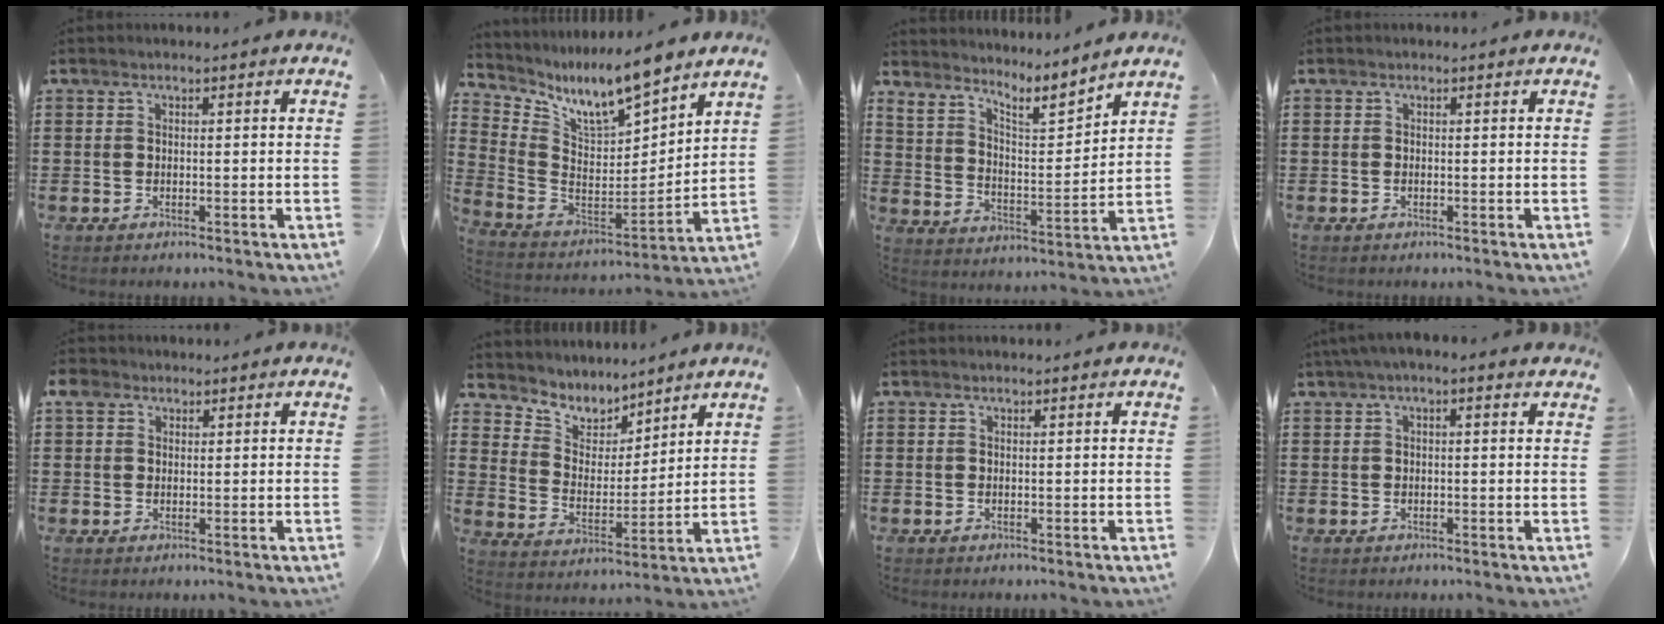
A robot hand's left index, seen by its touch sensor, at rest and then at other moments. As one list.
[{"total": 9.8, "force": [8.4, 2.1, 4.5], "torque": [-0.114, -0.055, 0.146]}, {"total": 5.3, "force": [5.1, 0.7, 1.5], "torque": [-0.055, -0.042, 0.083]}, {"total": 0.0}, {"total": 3.1, "force": [1.7, 2.4, 1.1], "torque": [-0.032, 0.013, 0.030]}, {"total": 5.7, "force": [5.2, 2.5, 0.0], "torque": [-0.040, -0.040, 0.091]}, {"total": 0.0}, {"total": 1.8, "force": [0.7, 0.3, 1.6], "torque": [-0.031, 0.003, 0.011]}]